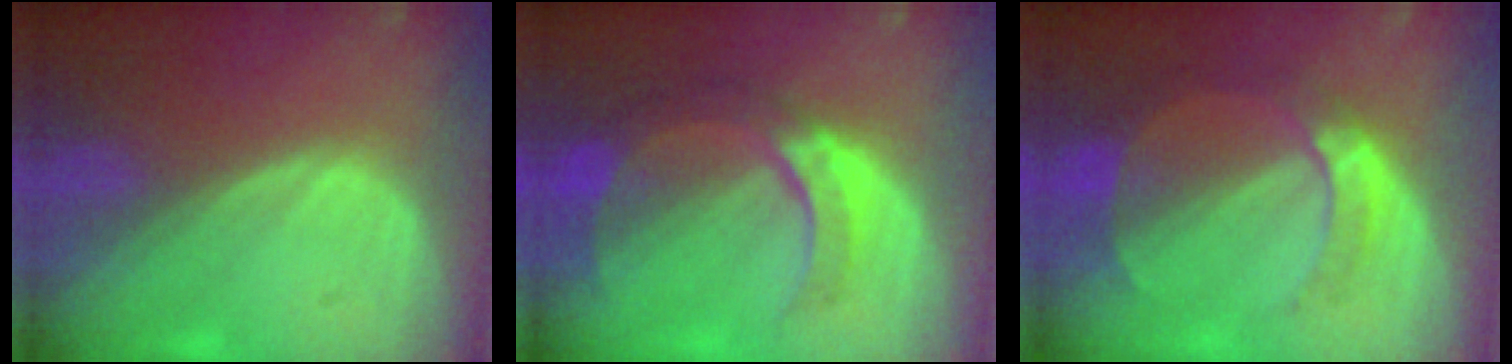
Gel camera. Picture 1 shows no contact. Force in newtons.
{"total": 7.9, "press": 7.8, "slide": 1.7}
{"total": 7.2, "press": 6.5, "slide": 3.1}